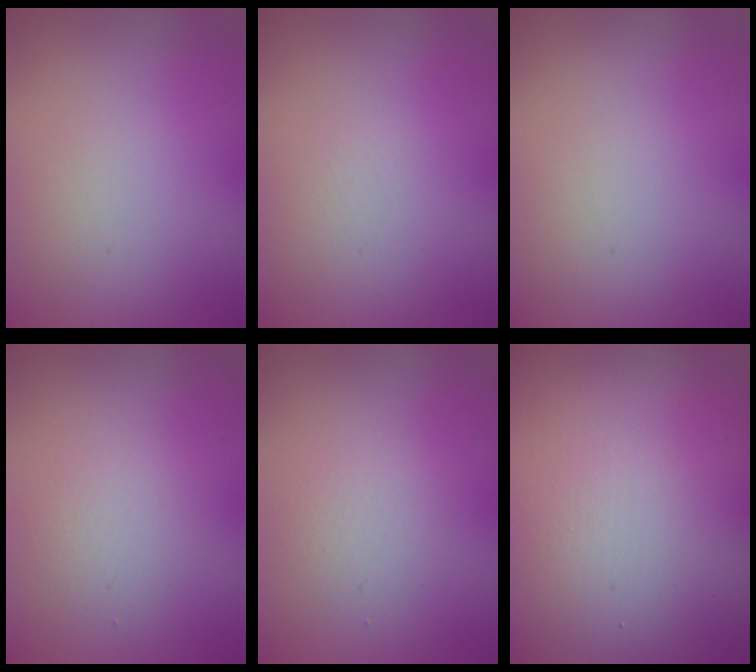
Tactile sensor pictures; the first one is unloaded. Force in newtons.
{"total": 0.0}
{"total": 0.0}
{"total": 2.0, "press": 2.0, "slide": 0.2}
{"total": 1.8, "press": 1.8, "slide": 0.0}
{"total": 23.0, "press": 23.0, "slide": 1.7}